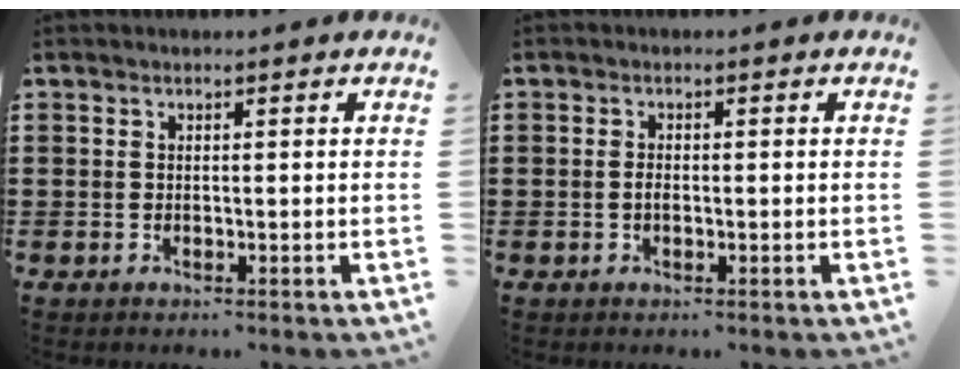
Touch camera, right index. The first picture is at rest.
{"total": 1.2, "force": [-0.3, 0.6, 1.0], "torque": [-0.020, 0.000, -0.006]}